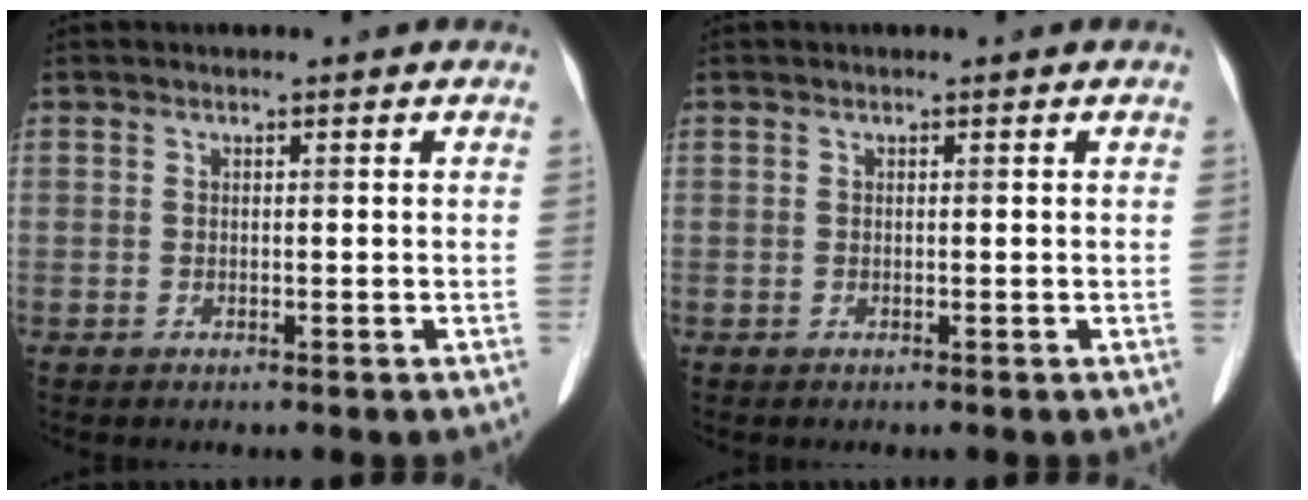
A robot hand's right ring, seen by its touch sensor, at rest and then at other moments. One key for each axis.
{"total": 0.0}